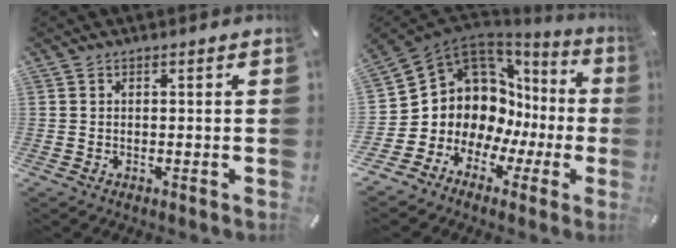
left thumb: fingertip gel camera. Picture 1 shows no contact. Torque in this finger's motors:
{"motor_torque": [0.01, 2.08, 1.35, 1.18, 0.15]}